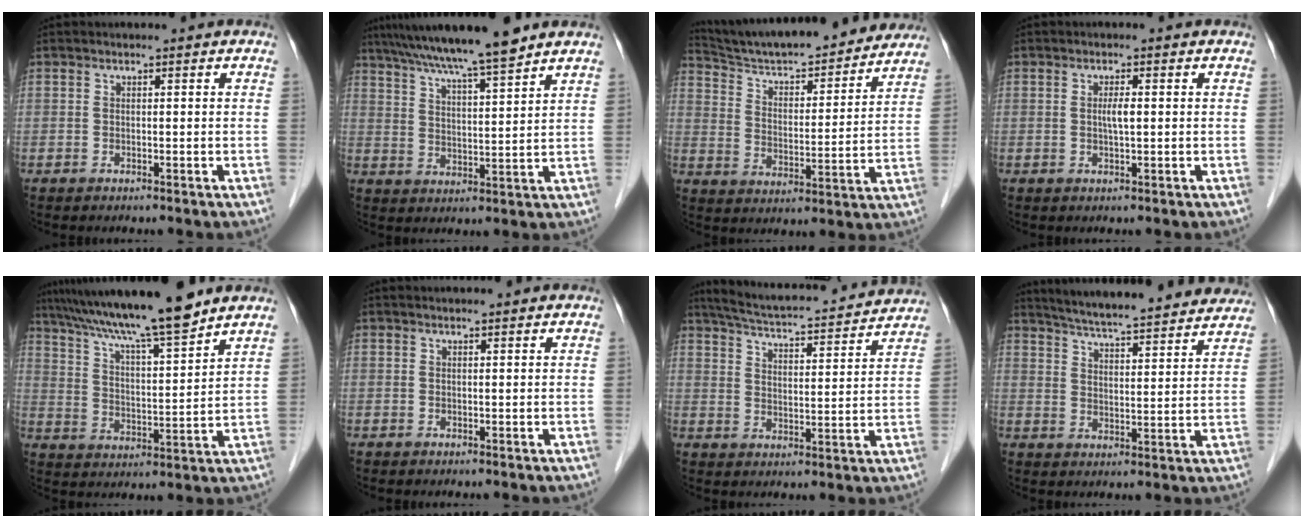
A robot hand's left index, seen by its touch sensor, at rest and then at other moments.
{"total": 12.7, "force": [10.5, -0.5, 7.1], "torque": [-0.122, 0.013, 0.167]}
{"total": 21.7, "force": [20.0, 3.0, 8.0], "torque": [-0.125, -0.006, 0.289]}
{"total": 1.9, "force": [-0.2, 0.1, 1.9], "torque": [-0.035, -0.004, -0.004]}
{"total": 15.6, "force": [13.0, -0.2, 8.5], "torque": [-0.146, 0.007, 0.215]}
{"total": 2.5, "force": [2.4, 0.0, 0.7], "torque": [-0.009, 0.013, 0.026]}
{"total": 18.9, "force": [17.6, 2.0, 6.8], "torque": [-0.111, 0.002, 0.241]}
{"total": 24.3, "force": [22.3, 2.2, 9.2], "torque": [-0.146, -0.020, 0.290]}